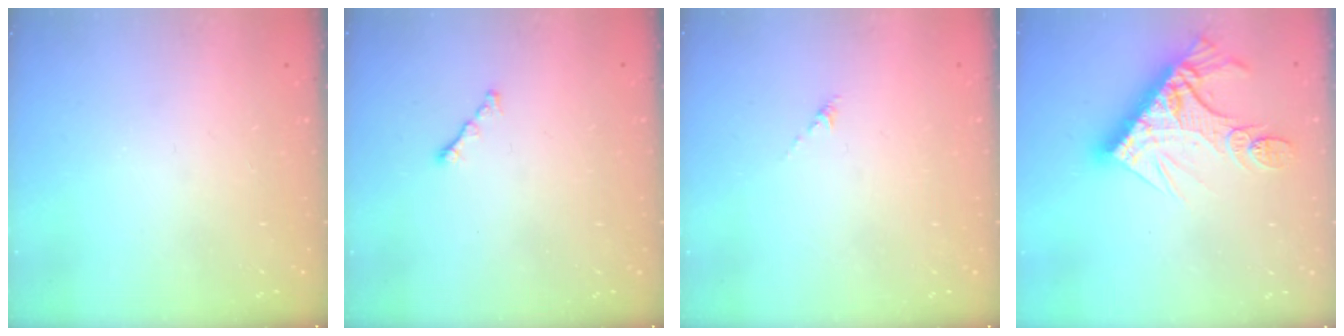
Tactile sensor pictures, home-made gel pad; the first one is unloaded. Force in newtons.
{"total": 1.2, "press": 1.1, "slide": 0.5}
{"total": 0.0}
{"total": 16.2, "press": 16.2, "slide": 1.5}